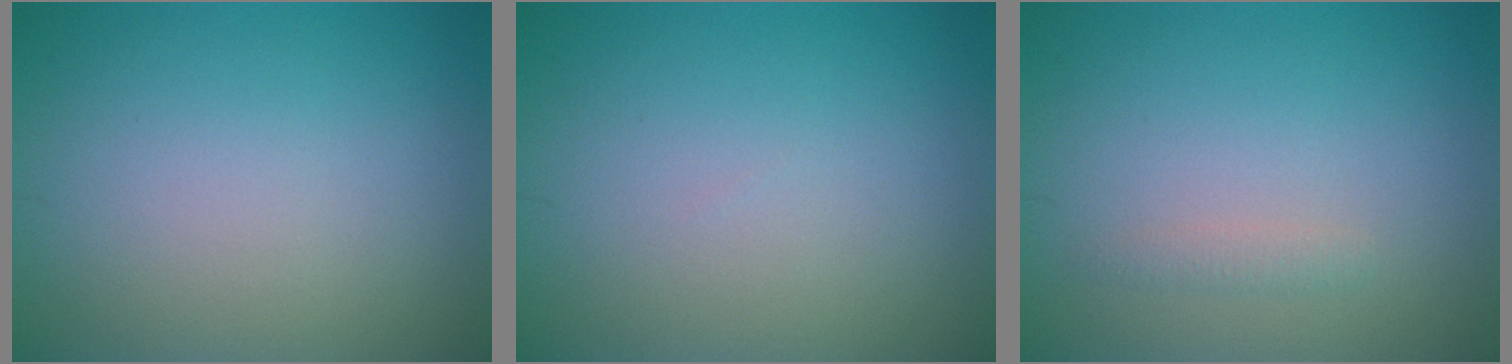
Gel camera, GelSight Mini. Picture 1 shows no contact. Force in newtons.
{"total": 0.0}
{"total": 0.9, "press": 0.9, "slide": 0.0}